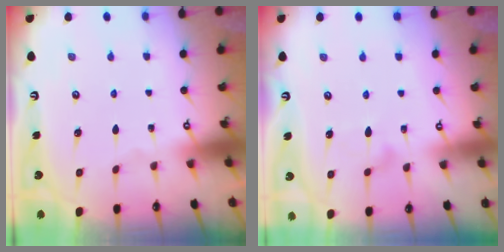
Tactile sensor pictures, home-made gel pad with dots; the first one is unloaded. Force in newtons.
{"total": 8.1, "press": 8.1, "slide": 0.5}